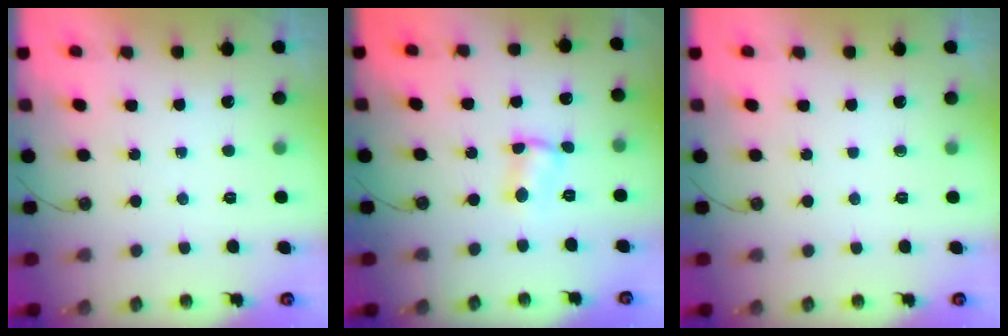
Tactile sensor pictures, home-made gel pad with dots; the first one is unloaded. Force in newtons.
{"total": 2.6, "press": 2.6, "slide": 0.2}
{"total": 0.0}